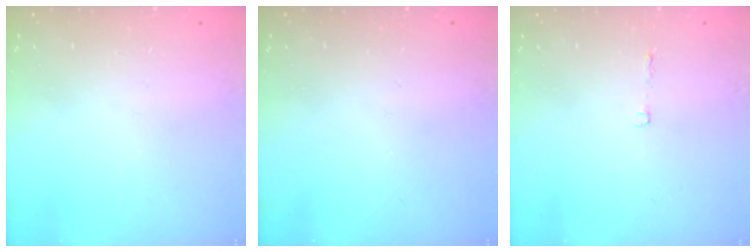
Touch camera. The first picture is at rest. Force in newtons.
{"total": 0.0}
{"total": 2.5, "press": 2.4, "slide": 0.4}